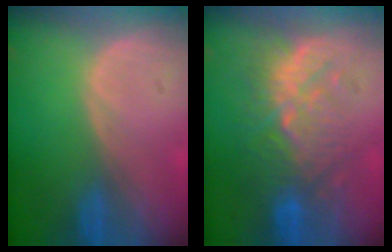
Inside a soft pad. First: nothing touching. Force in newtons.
{"total": 9.1, "press": 9.0, "slide": 1.6}